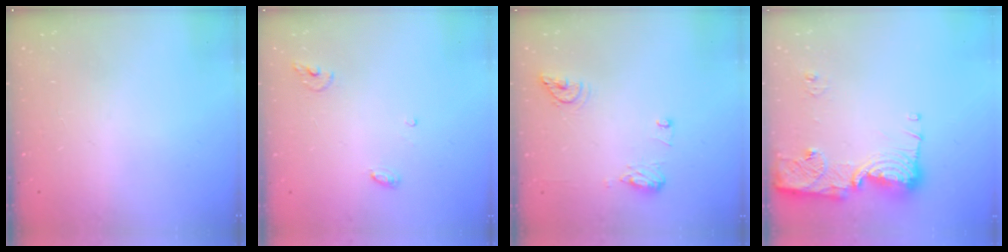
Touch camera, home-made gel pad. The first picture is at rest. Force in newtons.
{"total": 3.8, "press": 3.8, "slide": 0.2}
{"total": 12.8, "press": 10.6, "slide": 7.2}
{"total": 14.7, "press": 14.6, "slide": 1.6}